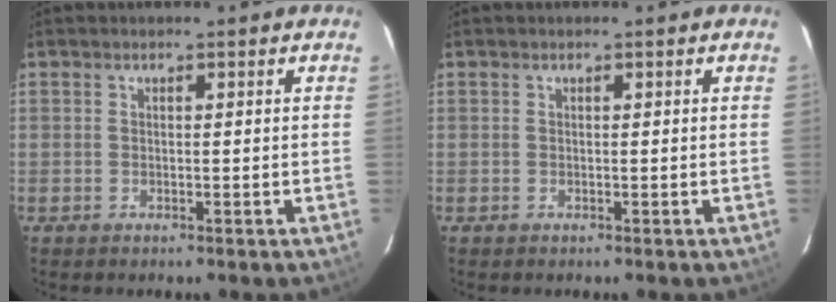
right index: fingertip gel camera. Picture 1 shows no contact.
{"total": 0.0}